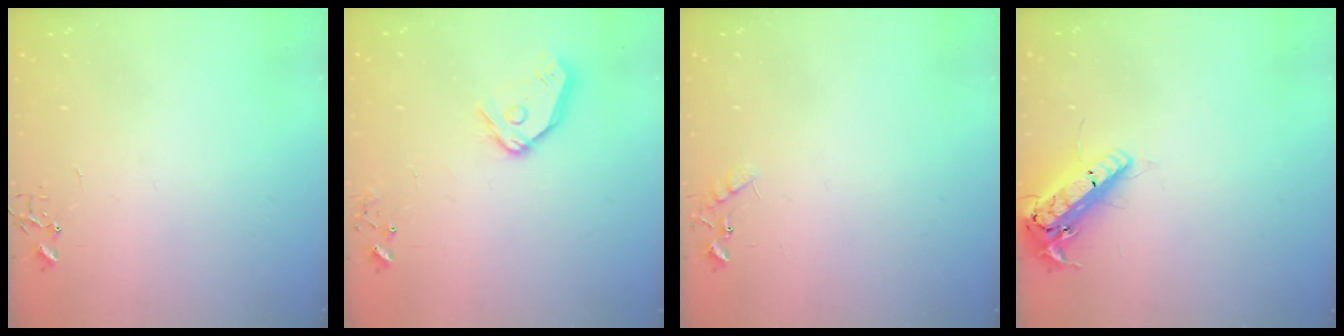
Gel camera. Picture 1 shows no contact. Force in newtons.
{"total": 12.2, "press": 12.1, "slide": 1.5}
{"total": 7.6, "press": 7.6, "slide": 0.7}
{"total": 18.4, "press": 18.1, "slide": 3.2}